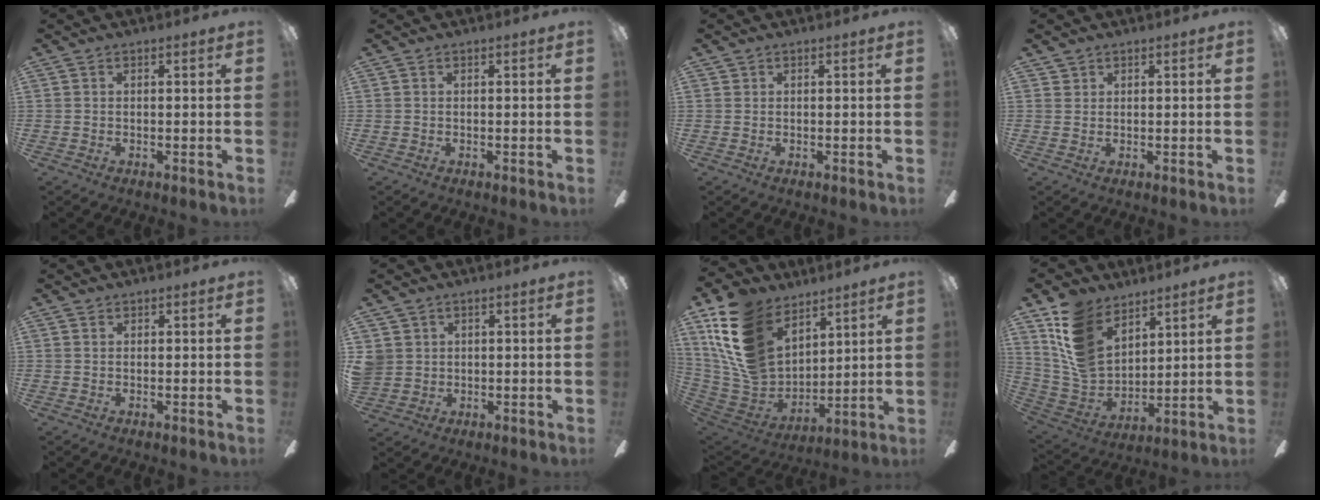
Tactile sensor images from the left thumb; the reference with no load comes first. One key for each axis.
{"total": 0.0}
{"total": 0.0}
{"total": 1.1, "fx": 0.9, "fy": 0.6, "fz": 0.0, "tx": -0.001, "ty": 0.001, "tz": 0.018}
{"total": 0.6, "fx": 0.4, "fy": 0.4, "fz": 0.1, "tx": -0.003, "ty": 0.003, "tz": 0.008}
{"total": 4.0, "fx": 1.2, "fy": 3.7, "fz": 0.6, "tx": -0.020, "ty": 0.008, "tz": 0.025}
{"total": 19.9, "fx": 10.5, "fy": 13.0, "fz": 10.8, "tx": -0.266, "ty": -0.057, "tz": 0.196}
{"total": 15.1, "fx": 9.4, "fy": 9.6, "fz": 6.9, "tx": -0.169, "ty": -0.045, "tz": 0.186}